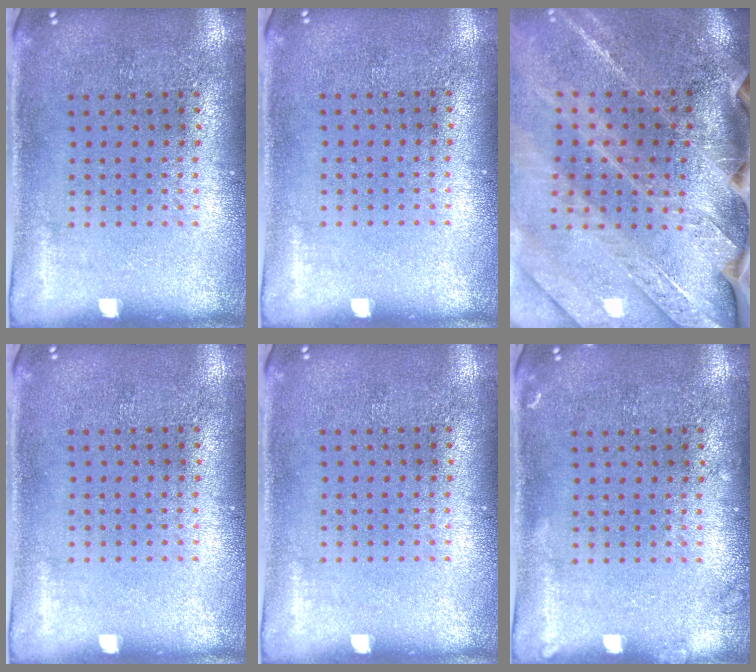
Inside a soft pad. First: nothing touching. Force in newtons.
{"total": 0.0}
{"total": 3.3, "press": 3.0, "slide": 1.5}
{"total": 0.0}
{"total": 0.0}
{"total": 0.7, "press": 0.7, "slide": 0.2}